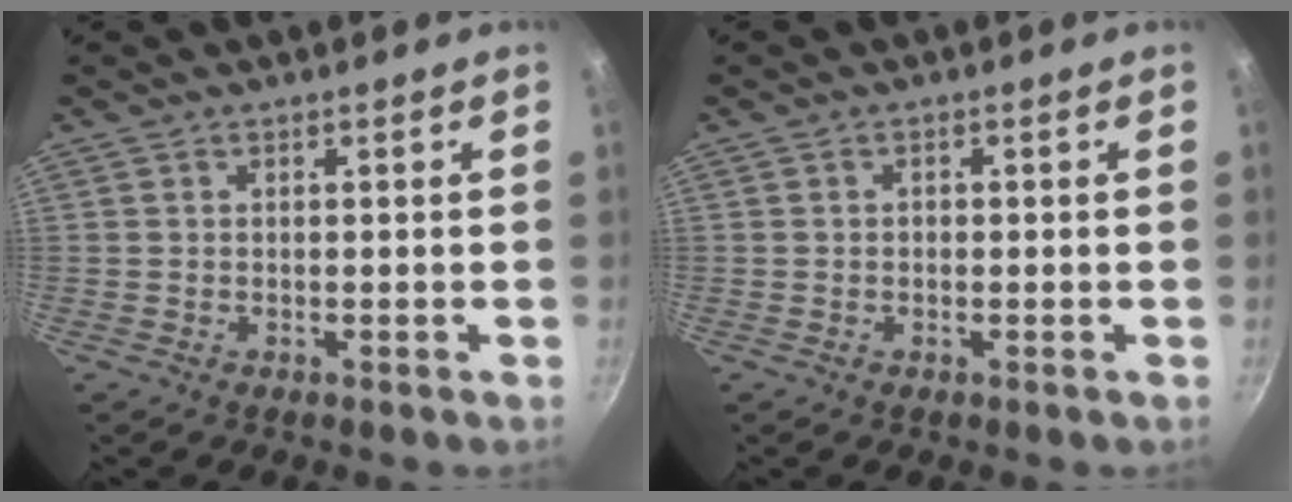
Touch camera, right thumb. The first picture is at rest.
{"total": 0.8, "force": [0.0, 0.7, 0.5], "torque": [-0.006, 0.005, -0.001]}